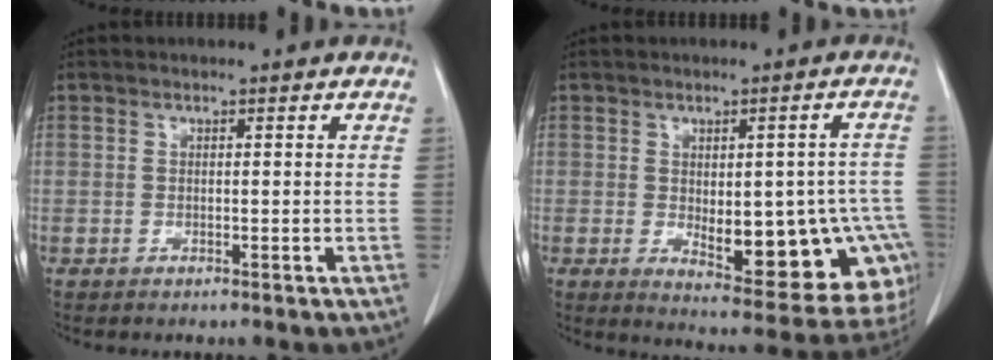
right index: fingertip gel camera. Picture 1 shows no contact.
{"total": 17.8, "force": [-4.3, 7.4, 15.5], "torque": [-0.120, 0.020, -0.031]}